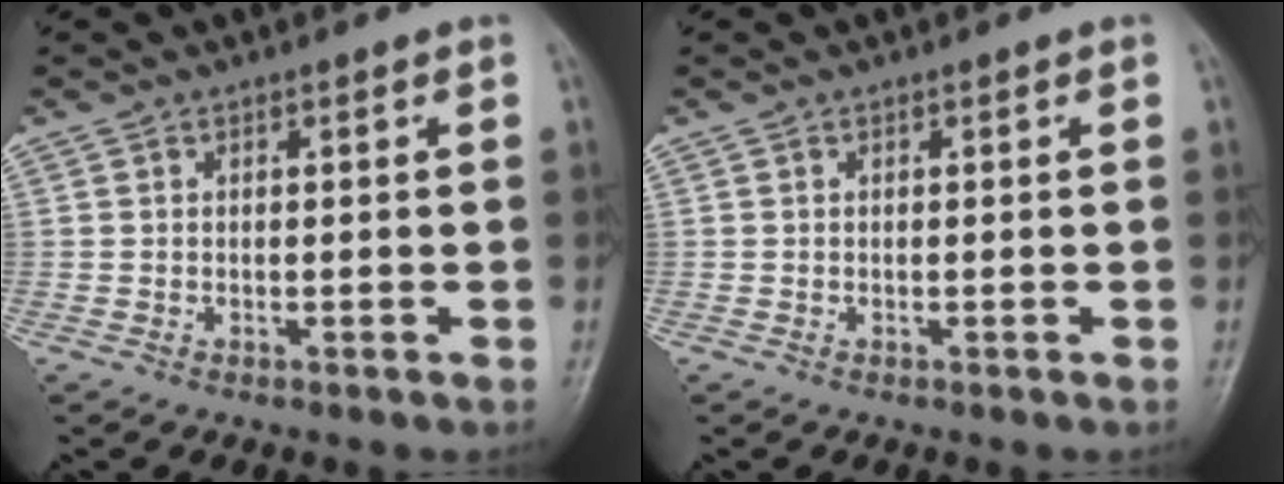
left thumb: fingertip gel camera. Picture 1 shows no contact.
{"total": 0.0}